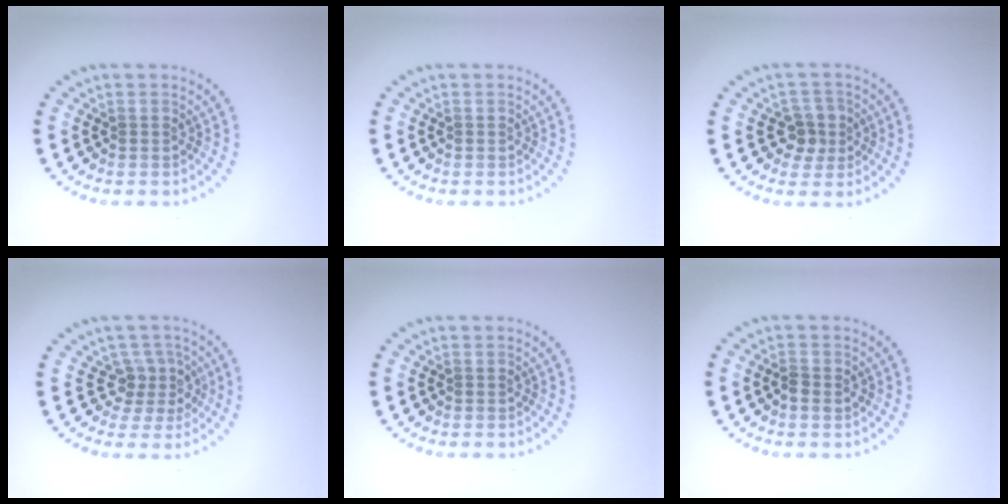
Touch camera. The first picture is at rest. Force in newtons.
{"total": 0.0}
{"total": 2.5, "press": 2.3, "slide": 1.0}
{"total": 2.7, "press": 2.0, "slide": 1.8}
{"total": 0.0}
{"total": 1.2, "press": 1.1, "slide": 0.1}